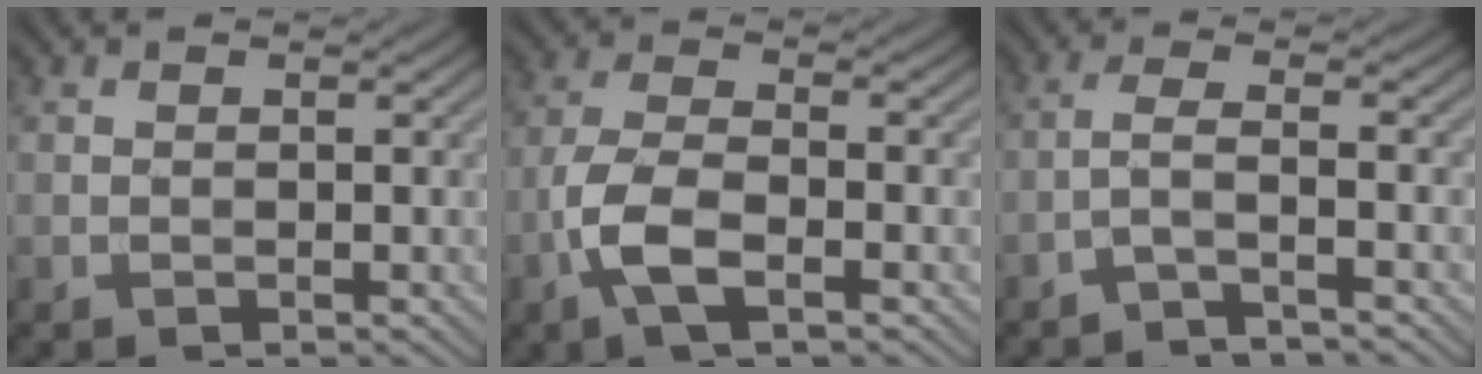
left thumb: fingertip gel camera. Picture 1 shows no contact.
{"total": 6.4, "force": [-2.8, 2.5, 5.2], "torque": [-0.122, -0.001, -0.066]}
{"total": 3.0, "force": [-1.7, 0.4, 2.5], "torque": [-0.037, 0.012, -0.056]}